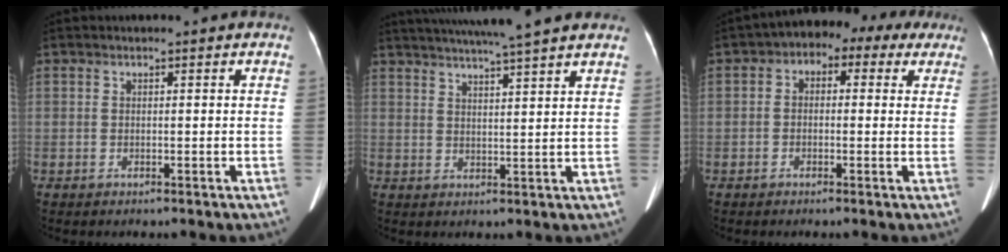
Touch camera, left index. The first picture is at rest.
{"total": 13.6, "force": [11.7, -0.9, 6.8], "torque": [-0.115, 0.018, 0.159]}
{"total": 7.7, "force": [3.4, 4.8, 5.0], "torque": [-0.063, 0.051, 0.040]}